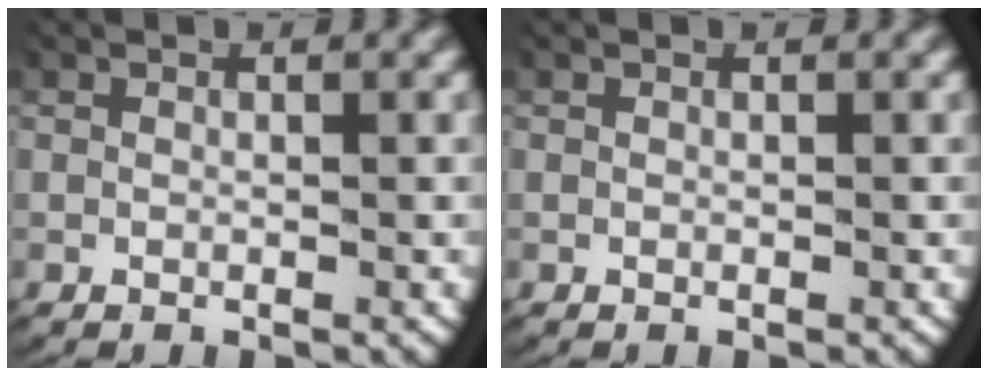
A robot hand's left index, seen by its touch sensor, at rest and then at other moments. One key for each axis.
{"total": 0.0}